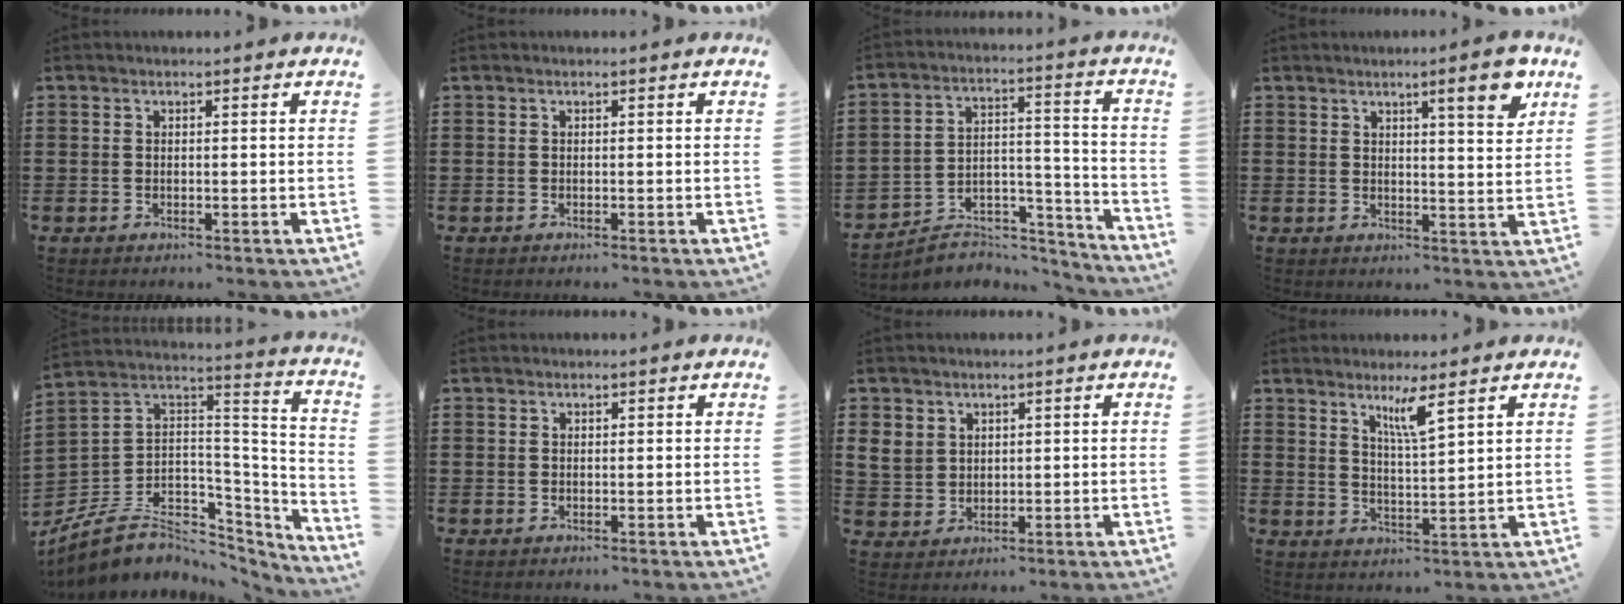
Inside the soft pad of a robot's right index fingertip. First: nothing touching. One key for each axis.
{"total": 0.0}
{"total": 4.9, "fx": -4.3, "fy": 2.3, "fz": 1.0, "tx": -0.020, "ty": 0.006, "tz": -0.085}
{"total": 6.8, "fx": 4.2, "fy": 0.7, "fz": 5.3, "tx": -0.080, "ty": -0.010, "tz": 0.063}
{"total": 8.9, "fx": -3.9, "fy": 6.4, "fz": 4.8, "tx": -0.113, "ty": -0.004, "tz": -0.065}
{"total": 0.5, "fx": 0.3, "fy": 0.4, "fz": 0.0, "tx": -0.001, "ty": 0.003, "tz": 0.006}
{"total": 4.0, "fx": 2.0, "fy": 3.4, "fz": 0.9, "tx": -0.033, "ty": 0.014, "tz": 0.037}
{"total": 4.5, "fx": 3.1, "fy": 0.0, "fz": 3.2, "tx": -0.065, "ty": -0.002, "tz": 0.051}